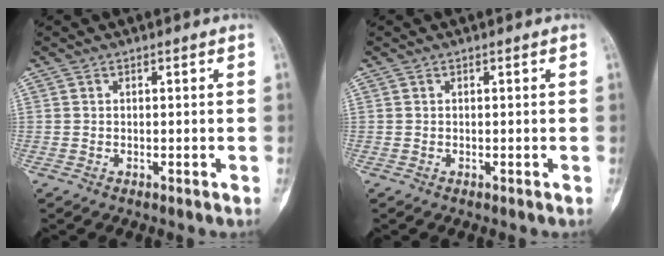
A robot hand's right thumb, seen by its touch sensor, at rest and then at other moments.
{"total": 0.0}